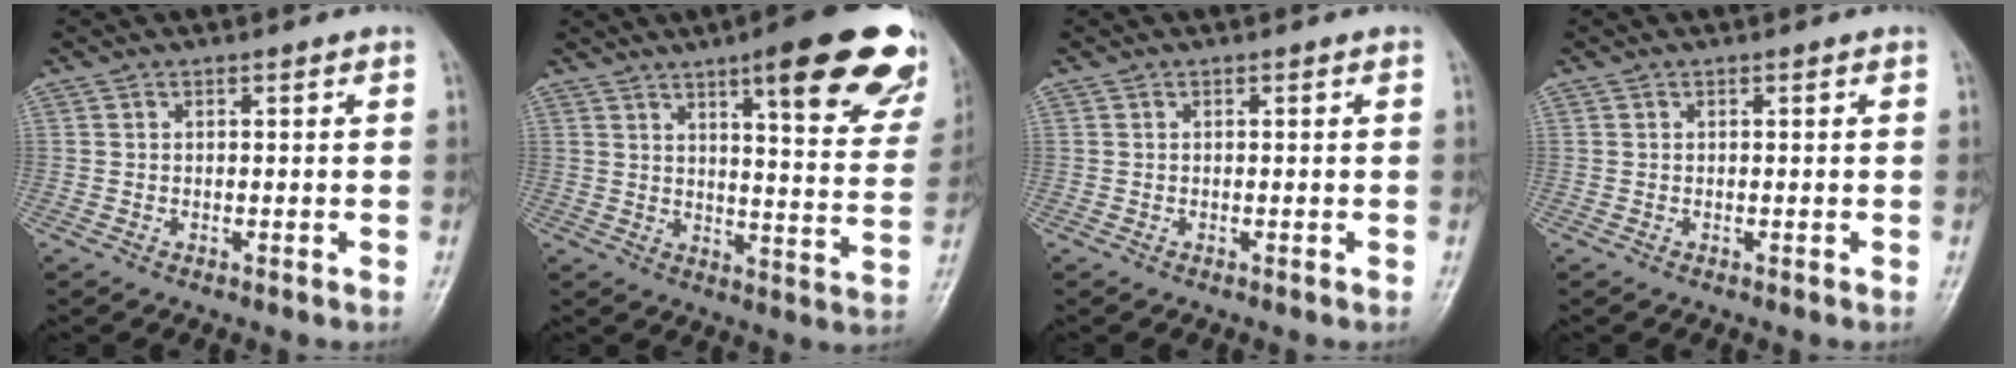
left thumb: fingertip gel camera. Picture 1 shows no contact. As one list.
[{"total": 22.8, "force": [13.8, 5.3, 17.4], "torque": [-0.190, -0.051, 0.172]}, {"total": 0.0}, {"total": 0.0}]